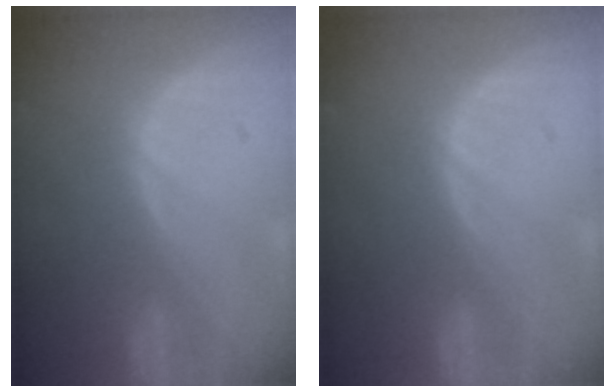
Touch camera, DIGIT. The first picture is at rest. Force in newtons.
{"total": 0.0}